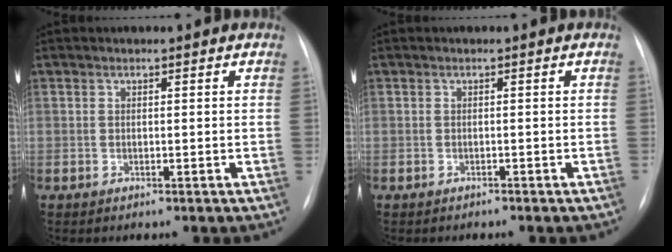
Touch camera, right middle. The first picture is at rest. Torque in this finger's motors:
{"motor_torque": [0.54, -1.05, -0.03, 0.00]}